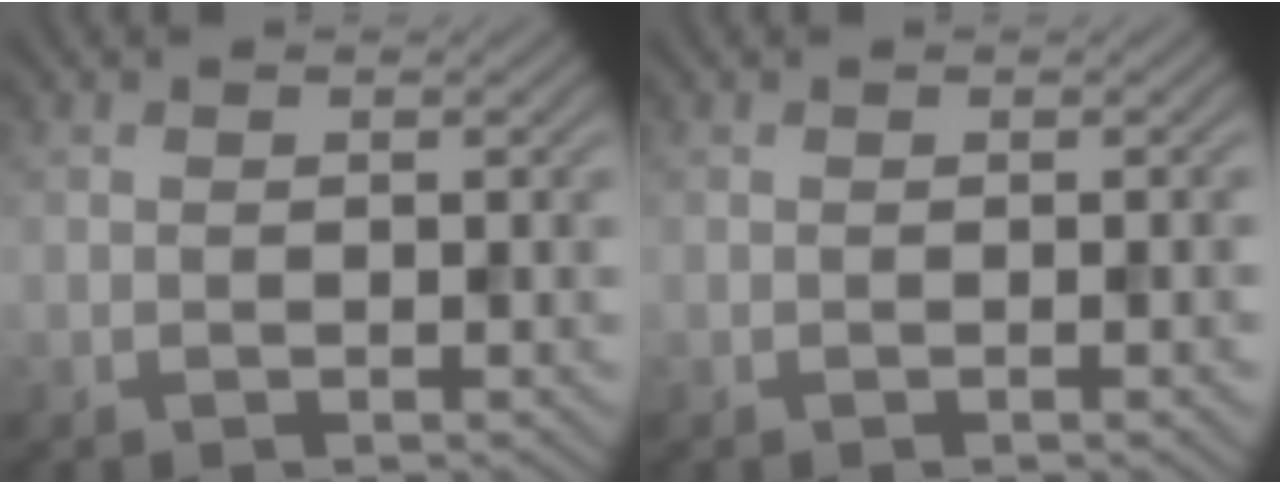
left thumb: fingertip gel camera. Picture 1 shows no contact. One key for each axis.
{"total": 1.1, "fx": -0.3, "fy": 0.1, "fz": 1.1, "tx": -0.014, "ty": 0.000, "tz": -0.004}